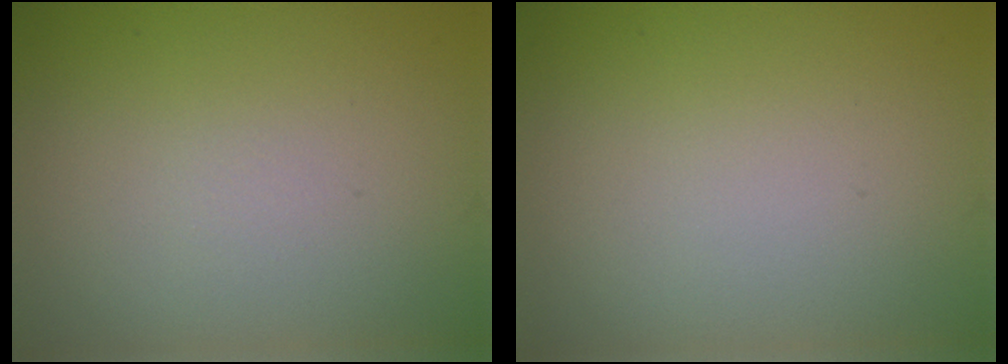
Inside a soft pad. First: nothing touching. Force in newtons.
{"total": 0.0}